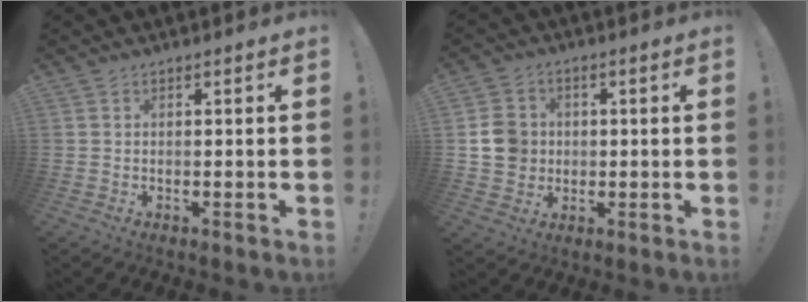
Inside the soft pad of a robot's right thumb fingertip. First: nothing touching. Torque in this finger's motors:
{"motor_torque": [0.82, 0.72, 0.52, -0.19, 0.12]}